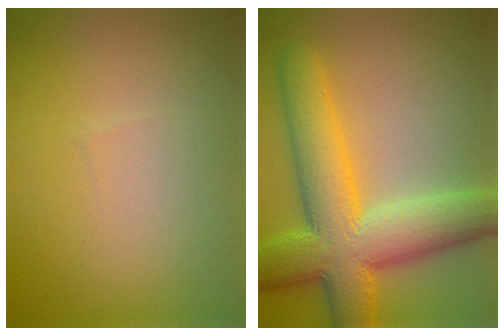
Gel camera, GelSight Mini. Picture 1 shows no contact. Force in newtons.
{"total": 11.3, "press": 11.3, "slide": 0.5}